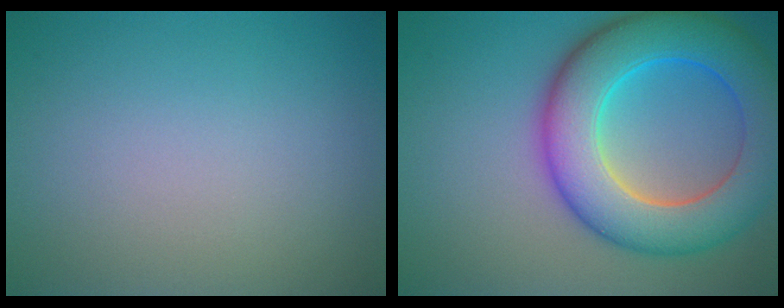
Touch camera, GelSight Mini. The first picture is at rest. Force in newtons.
{"total": 10.6, "press": 10.6, "slide": 0.2}